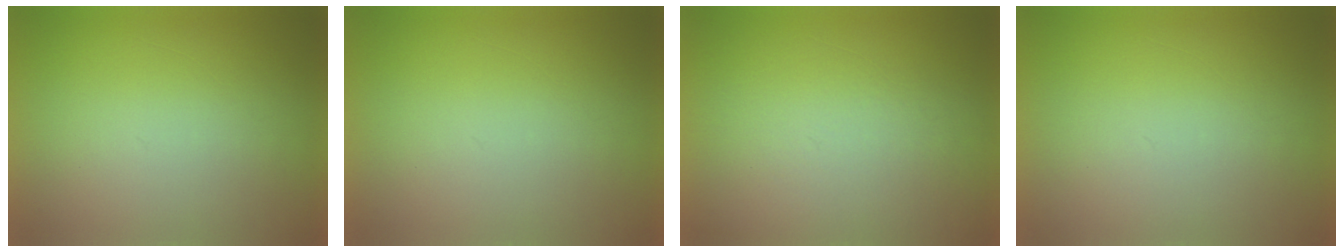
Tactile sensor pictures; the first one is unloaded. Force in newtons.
{"total": 0.0}
{"total": 4.5}
{"total": 1.0}